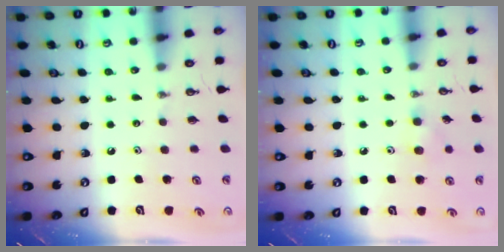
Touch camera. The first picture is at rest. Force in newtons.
{"total": 6.4, "press": 6.3, "slide": 1.0}